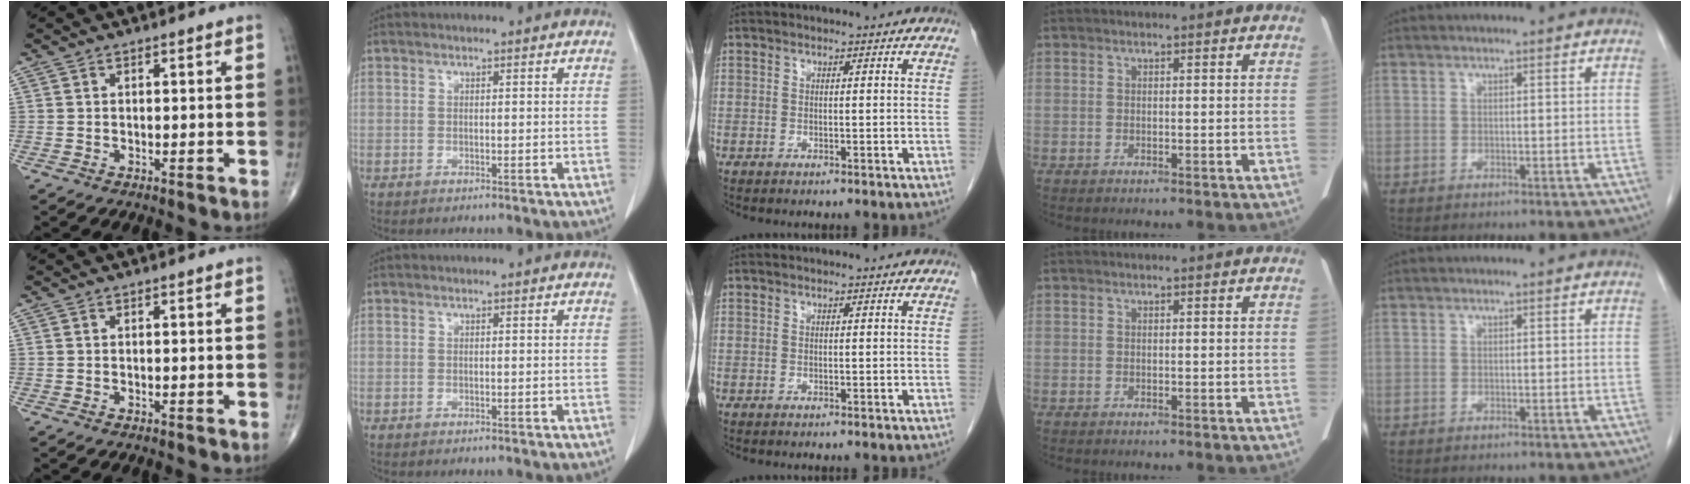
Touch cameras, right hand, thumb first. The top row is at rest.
{}